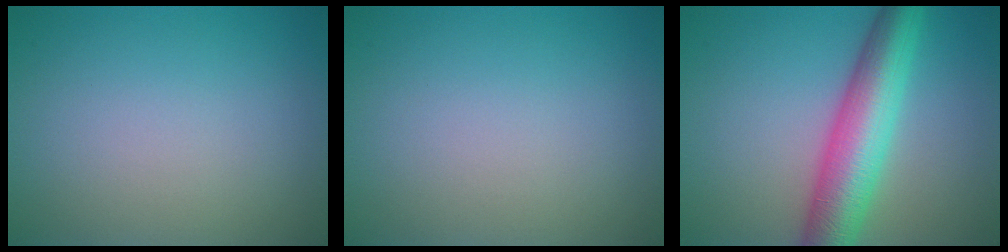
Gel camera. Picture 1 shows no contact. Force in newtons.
{"total": 0.0}
{"total": 7.9, "press": 7.9, "slide": 0.1}